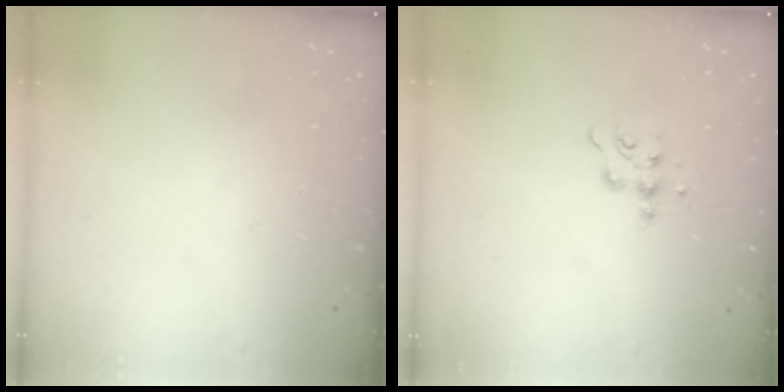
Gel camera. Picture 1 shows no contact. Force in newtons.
{"total": 7.2, "press": 7.2, "slide": 0.8}